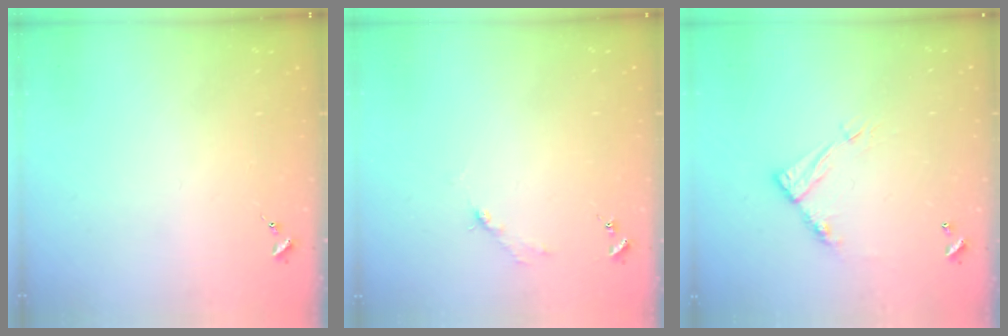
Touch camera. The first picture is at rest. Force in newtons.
{"total": 2.7, "press": 2.7, "slide": 0.4}
{"total": 9.4, "press": 9.4, "slide": 0.5}